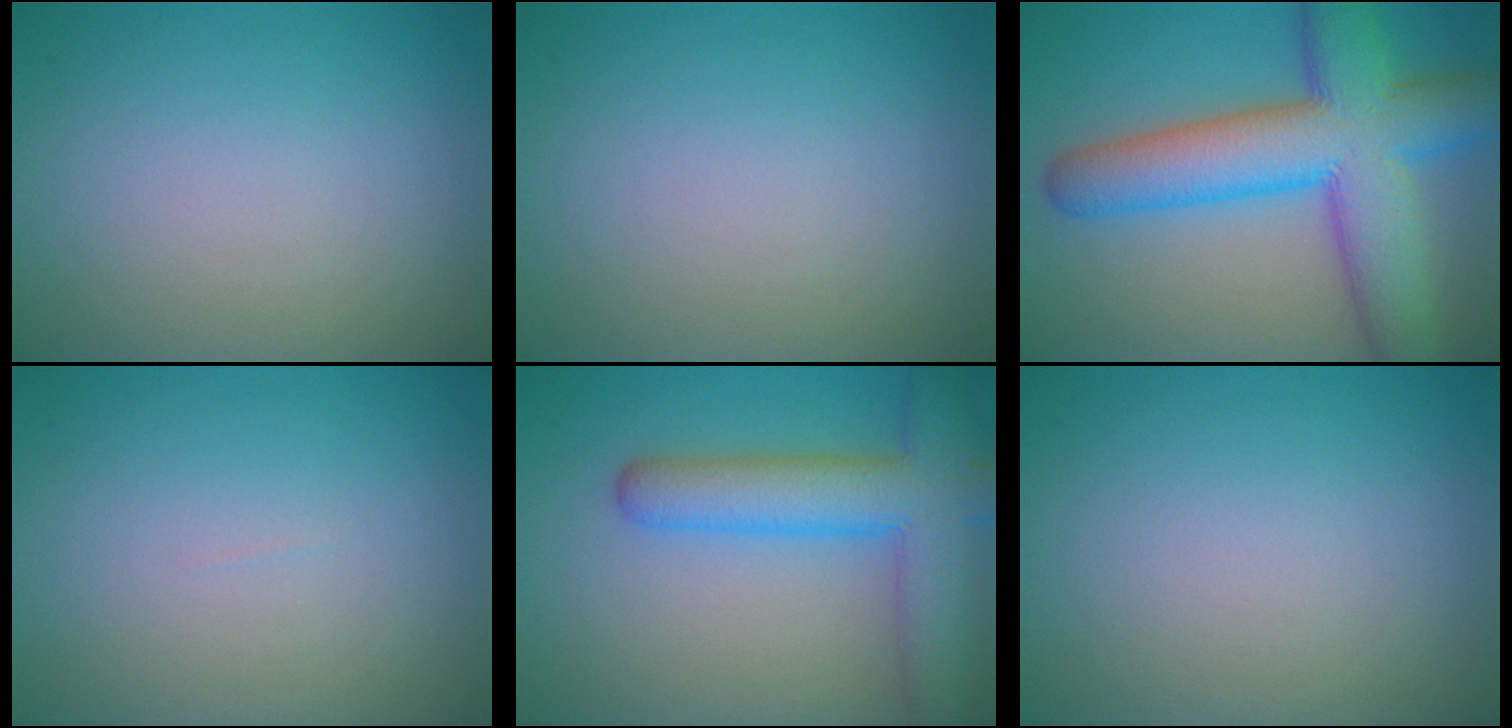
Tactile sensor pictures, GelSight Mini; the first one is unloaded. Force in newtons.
{"total": 0.0}
{"total": 11.6, "press": 11.6, "slide": 0.3}
{"total": 0.0}
{"total": 6.5, "press": 6.5, "slide": 0.3}
{"total": 0.0}